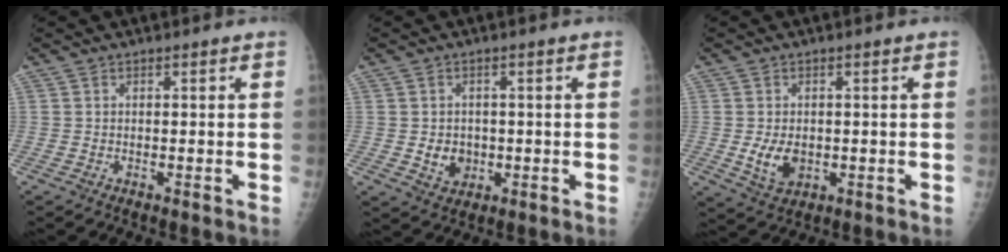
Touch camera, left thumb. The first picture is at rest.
{"total": 4.4, "force": [-0.5, 3.8, 2.2], "torque": [-0.017, 0.001, 0.002]}
{"total": 5.4, "force": [-0.5, 3.8, 3.8], "torque": [-0.057, -0.009, 0.001]}